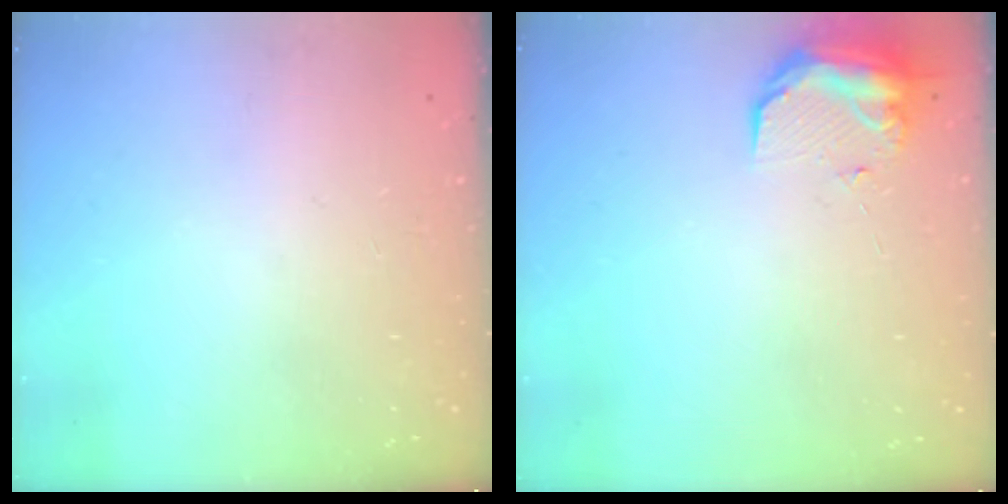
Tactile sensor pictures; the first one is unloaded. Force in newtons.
{"total": 9.1, "press": 9.1, "slide": 0.5}